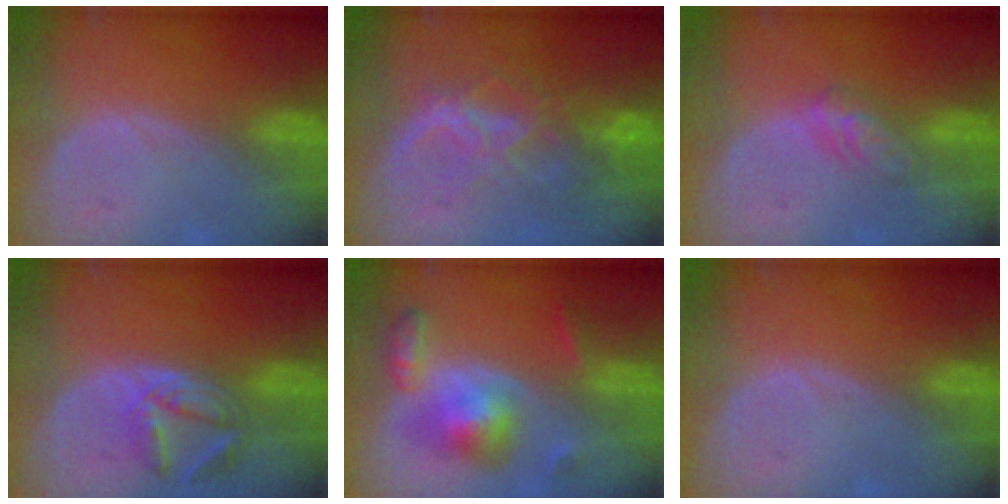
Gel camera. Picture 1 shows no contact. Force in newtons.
{"total": 8.8, "press": 7.5, "slide": 4.7}
{"total": 4.7, "press": 4.5, "slide": 1.3}
{"total": 5.6, "press": 5.6, "slide": 0.8}
{"total": 8.1, "press": 8.1, "slide": 0.6}
{"total": 0.0}